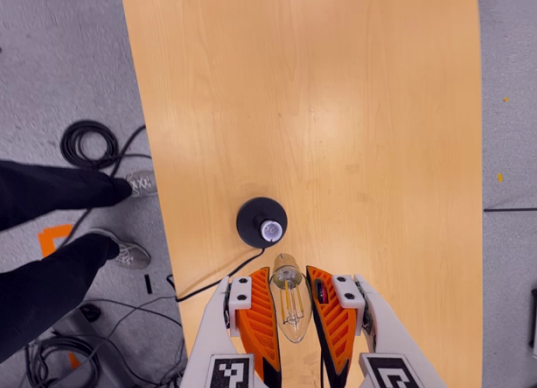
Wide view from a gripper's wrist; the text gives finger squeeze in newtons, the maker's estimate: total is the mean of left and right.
{"total": 16.5, "left": 16.6, "right": 16.3}